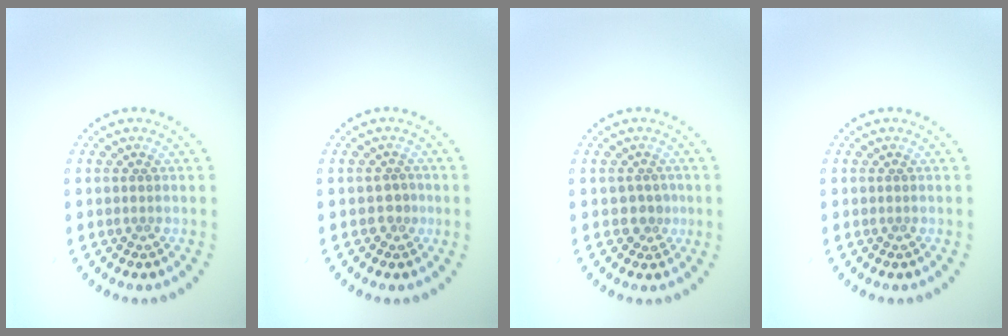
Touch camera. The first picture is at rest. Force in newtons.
{"total": 1.2, "press": 1.0, "slide": 0.6}
{"total": 1.6, "press": 1.2, "slide": 1.1}
{"total": 0.0}